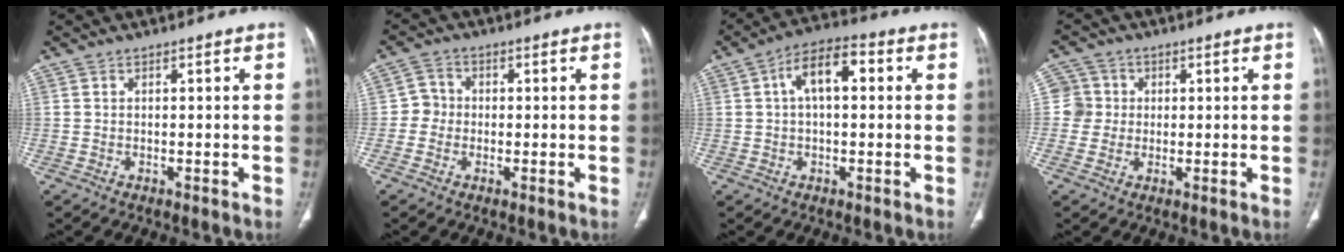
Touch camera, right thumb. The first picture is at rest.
{"total": 3.4, "force": [-0.5, 3.2, 1.0], "torque": [0.003, 0.010, -0.020]}
{"total": 9.0, "force": [1.8, 4.6, 7.6], "torque": [-0.125, 0.029, 0.022]}
{"total": 4.7, "force": [0.4, 4.6, 0.2], "torque": [0.027, 0.008, 0.002]}